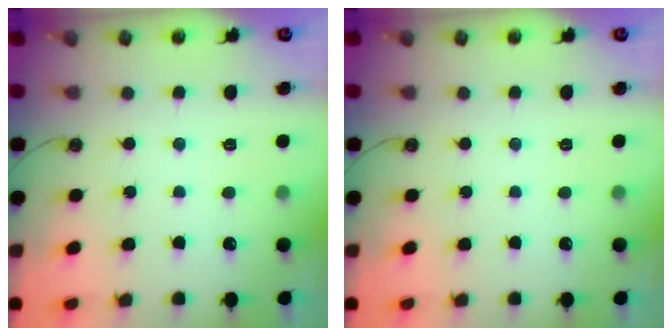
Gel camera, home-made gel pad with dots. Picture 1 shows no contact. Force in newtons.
{"total": 0.0}